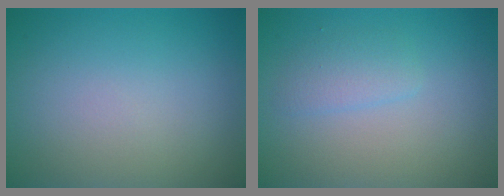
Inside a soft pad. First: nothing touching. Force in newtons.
{"total": 1.5, "press": 1.5, "slide": 0.0}